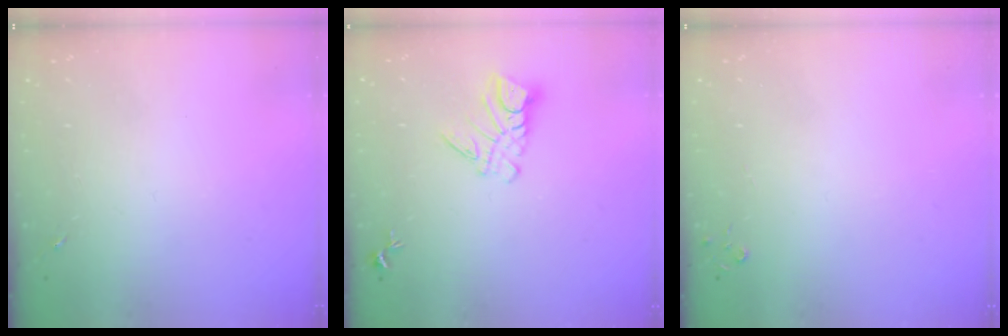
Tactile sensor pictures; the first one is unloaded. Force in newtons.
{"total": 9.2, "press": 9.2, "slide": 0.9}
{"total": 2.7, "press": 2.7, "slide": 0.3}